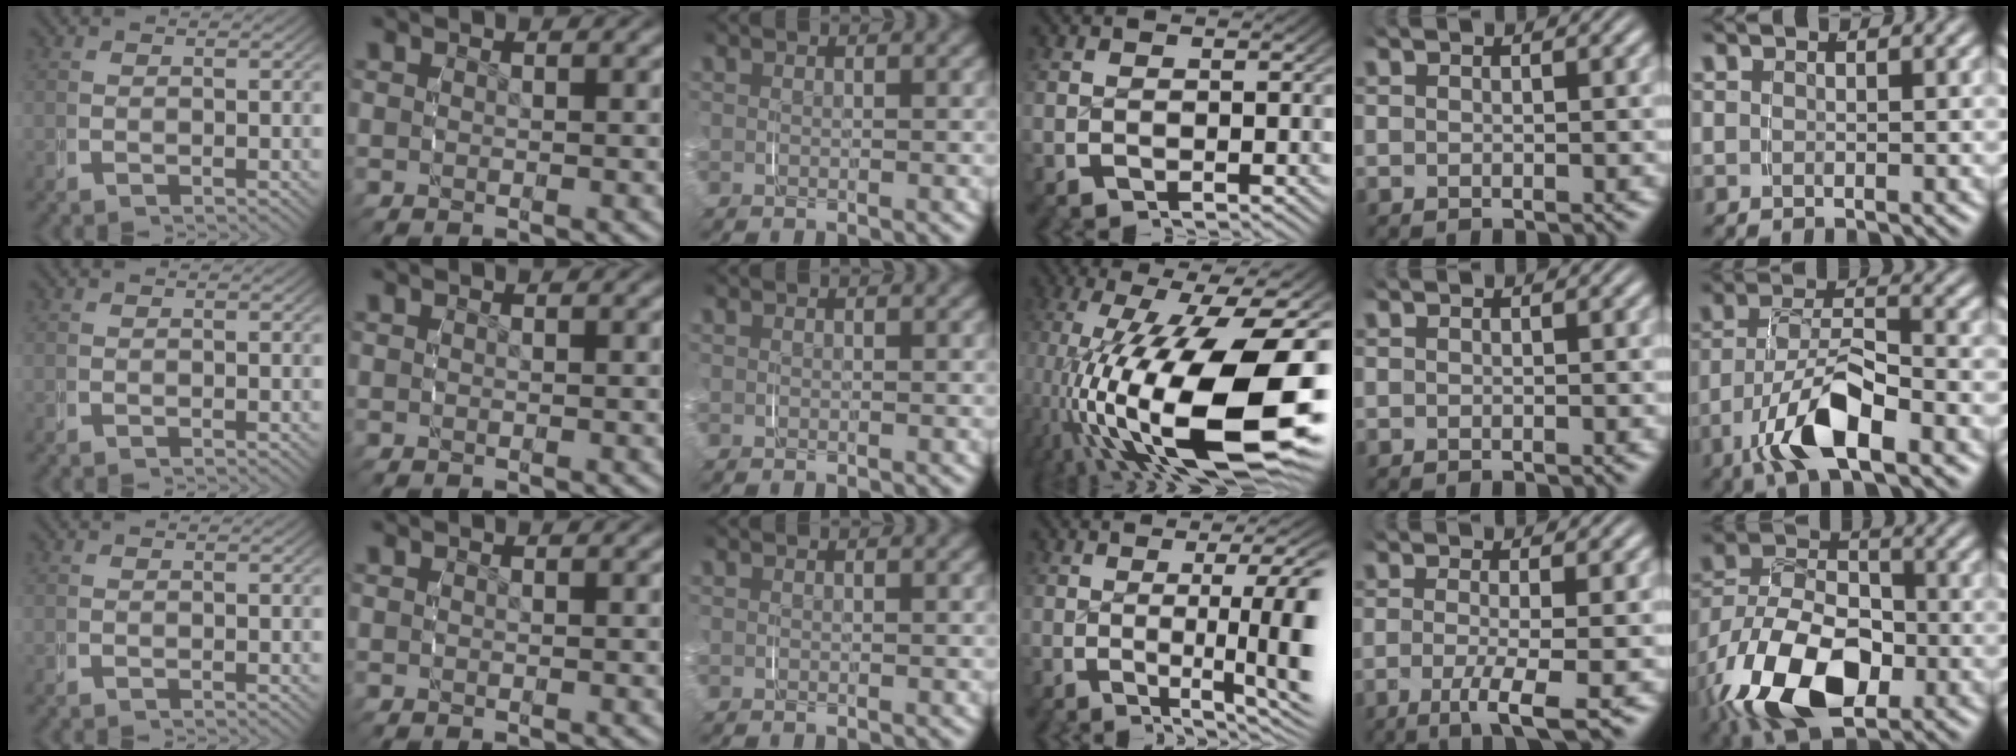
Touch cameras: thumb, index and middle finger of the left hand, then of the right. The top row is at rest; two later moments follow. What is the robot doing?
{"motion": "grasp_and_lifting", "object": "keyboard"}